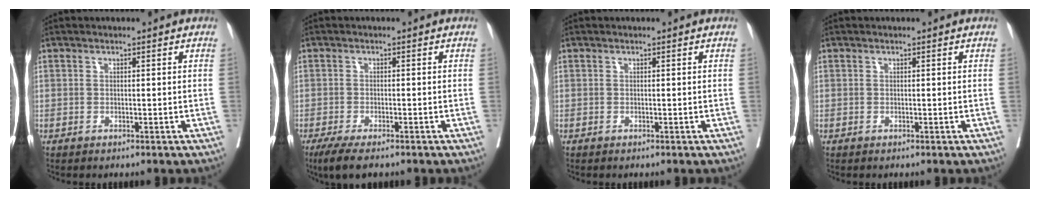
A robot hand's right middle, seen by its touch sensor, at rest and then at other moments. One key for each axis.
{"total": 5.4, "fx": -3.9, "fy": 1.0, "fz": 3.5, "tx": -0.056, "ty": -0.014, "tz": -0.065}
{"total": 0.0}
{"total": 0.0}